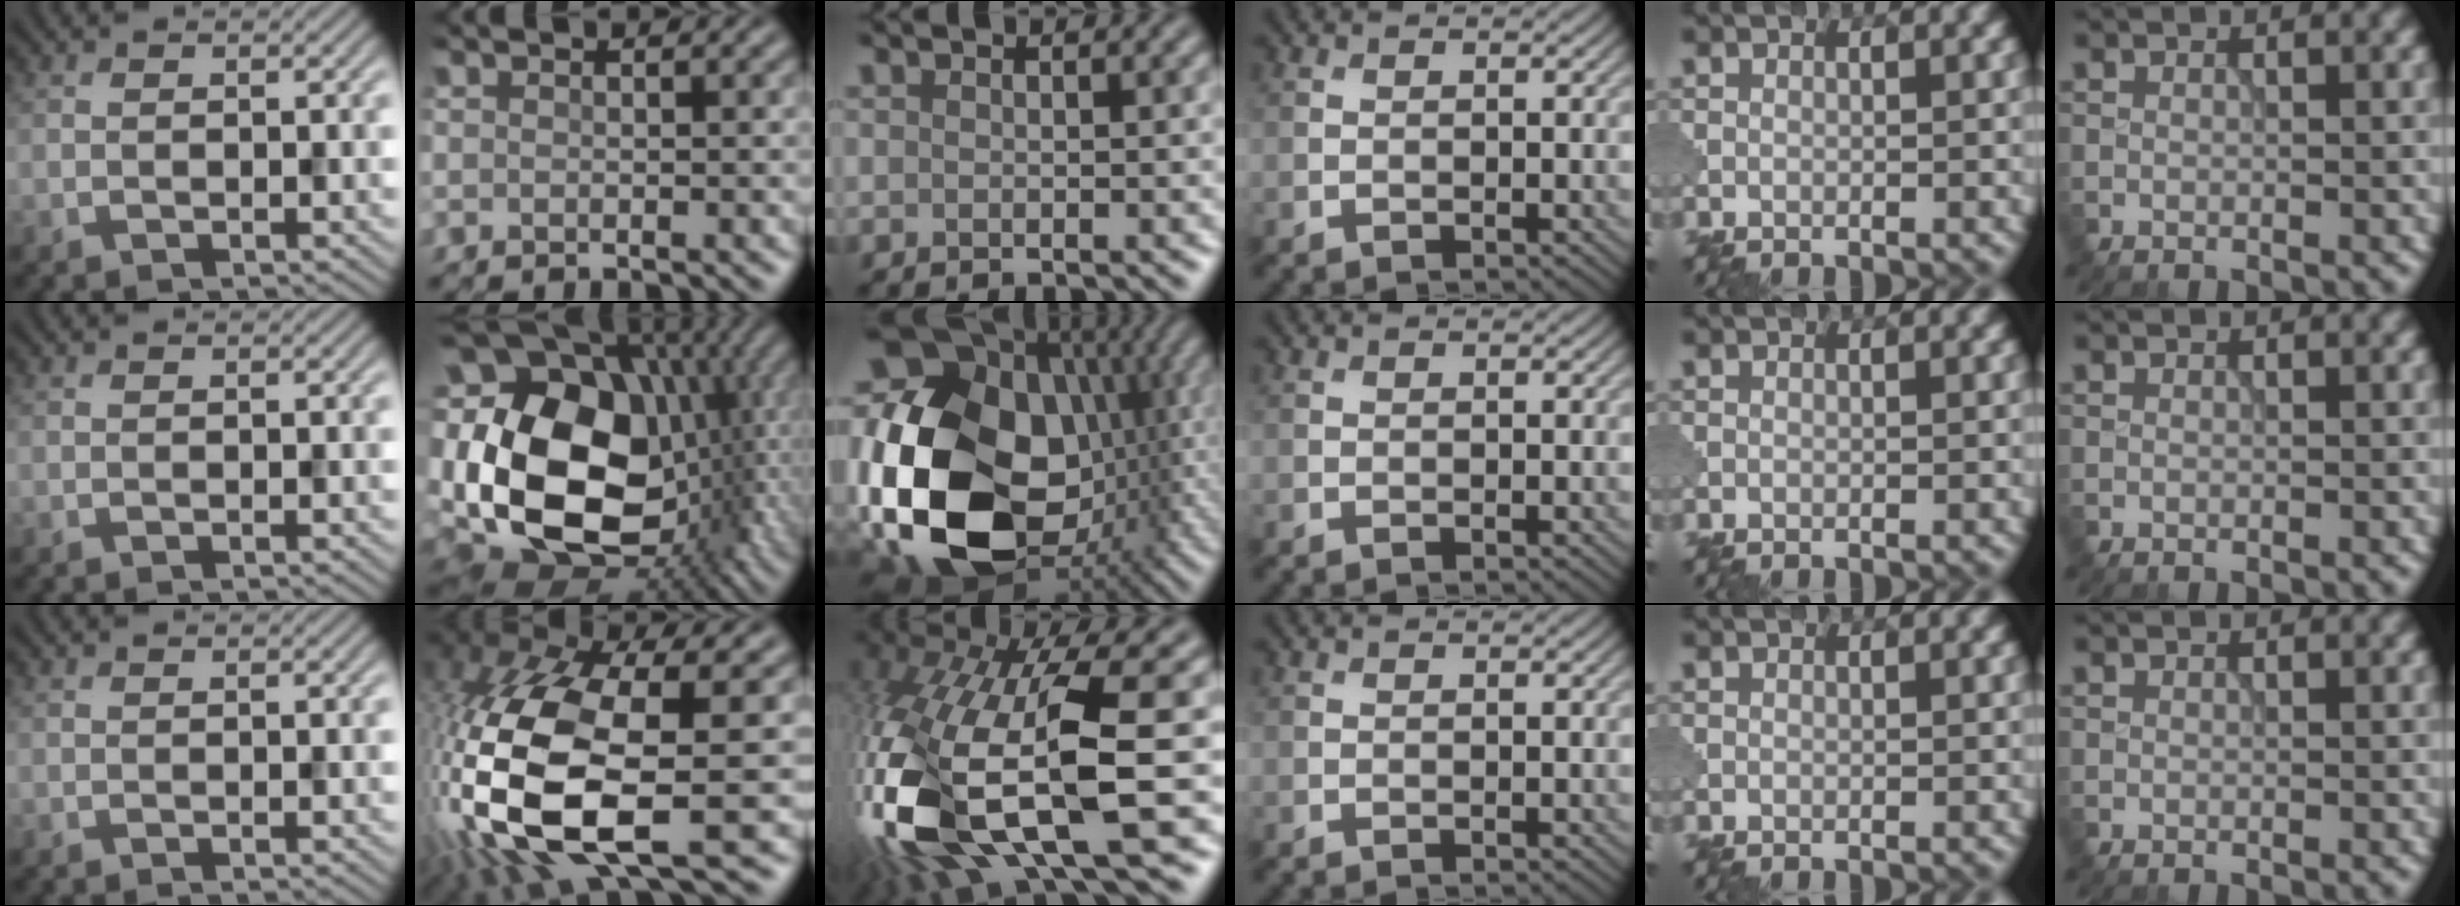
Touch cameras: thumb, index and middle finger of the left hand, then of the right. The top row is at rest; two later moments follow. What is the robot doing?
{"motion": "disassemble", "object": "puzzle pieces"}